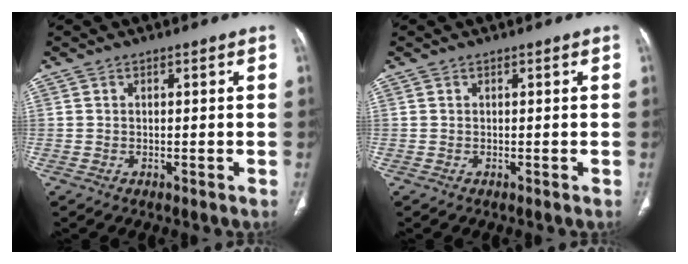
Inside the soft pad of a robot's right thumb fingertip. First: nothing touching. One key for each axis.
{"total": 0.0}